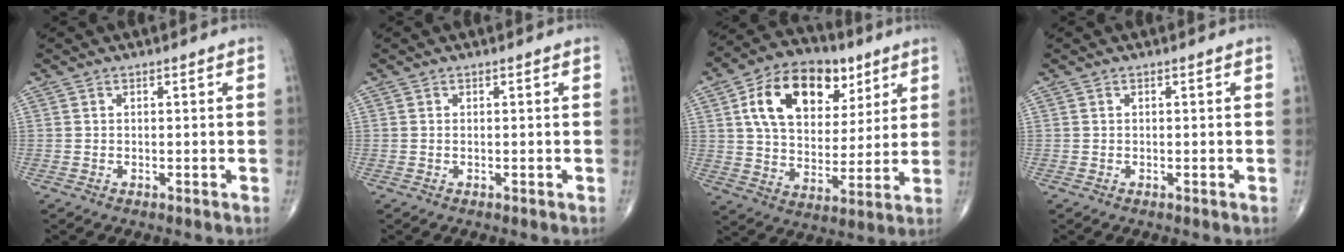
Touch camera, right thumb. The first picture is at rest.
{"total": 0.0}
{"total": 19.1, "force": [7.6, 12.4, 12.4], "torque": [-0.177, -0.015, 0.128]}
{"total": 0.0}